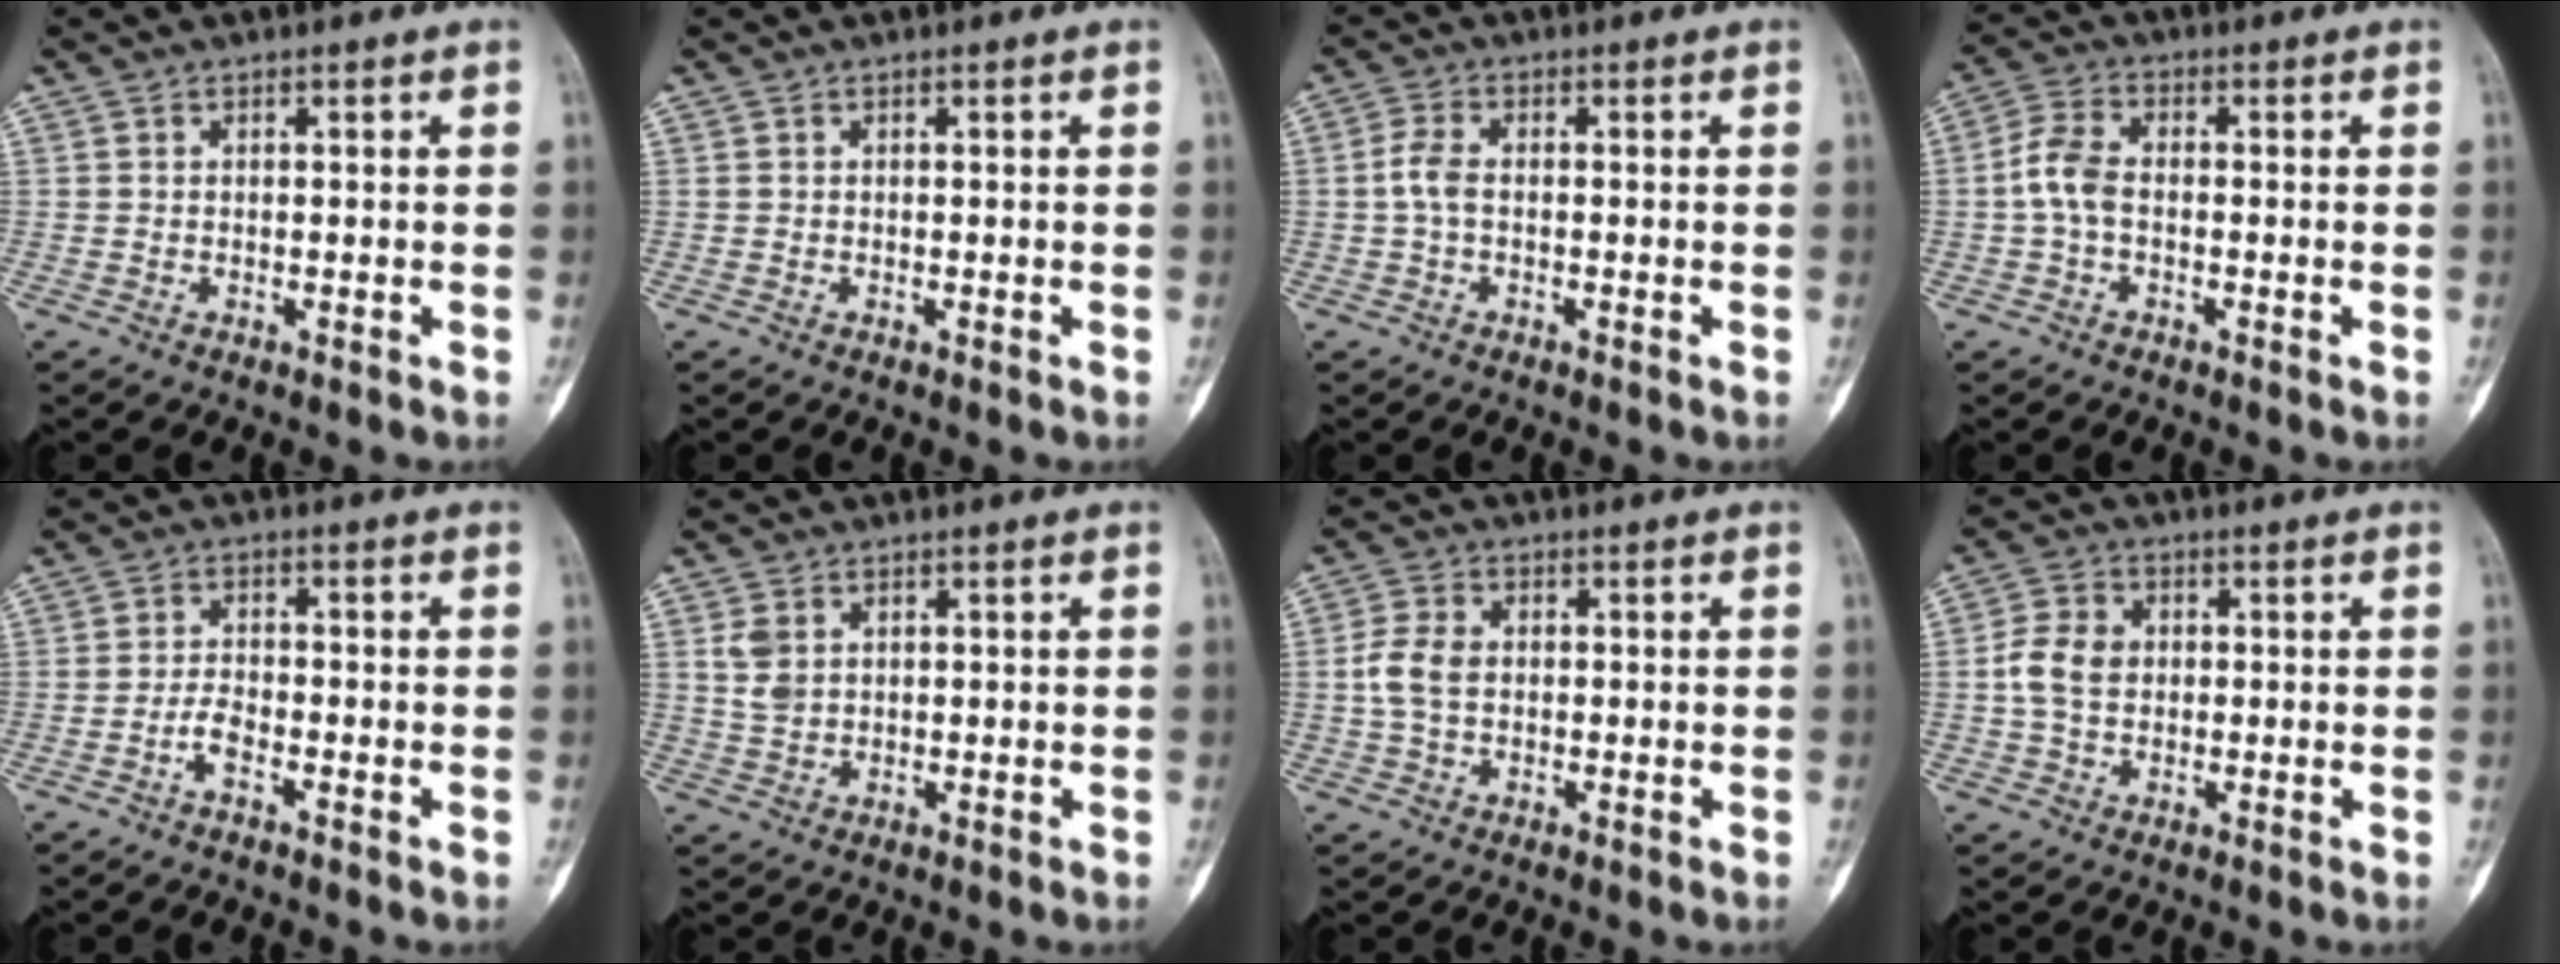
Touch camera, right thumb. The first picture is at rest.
{"total": 0.0}
{"total": 3.3, "force": [-0.5, 1.8, 2.7], "torque": [-0.059, 0.008, -0.016]}
{"total": 5.4, "force": [-0.9, 3.1, 4.3], "torque": [-0.089, 0.018, -0.027]}
{"total": 2.7, "force": [-1.6, 0.9, 1.9], "torque": [-0.037, 0.014, -0.035]}
{"total": 3.6, "force": [1.1, 2.7, 2.2], "torque": [-0.032, 0.000, 0.027]}
{"total": 5.3, "force": [0.0, 3.8, 3.7], "torque": [-0.078, 0.009, -0.005]}
{"total": 6.4, "force": [0.1, 5.0, 3.9], "torque": [-0.067, 0.010, -0.003]}